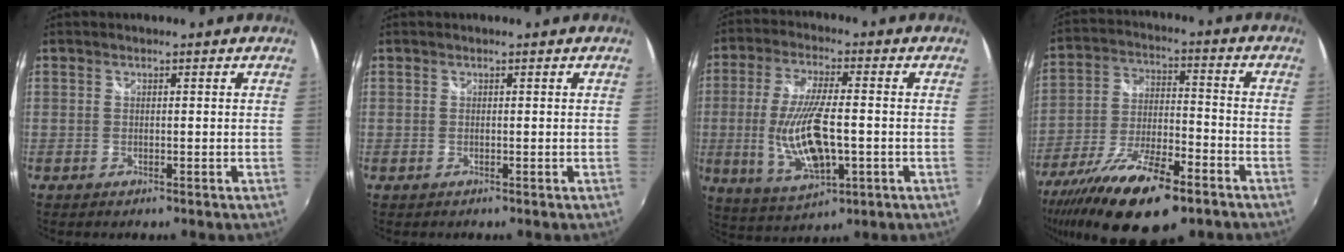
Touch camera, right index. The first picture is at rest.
{"total": 0.0}
{"total": 14.2, "force": [-2.3, 4.9, 13.2], "torque": [-0.259, -0.017, -0.032]}
{"total": 22.2, "force": [-14.6, 7.2, 15.1], "torque": [-0.295, -0.056, -0.247]}